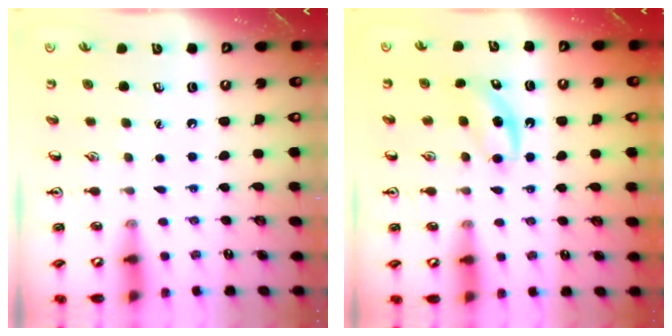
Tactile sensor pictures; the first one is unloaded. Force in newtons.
{"total": 4.1, "press": 3.8, "slide": 1.3}